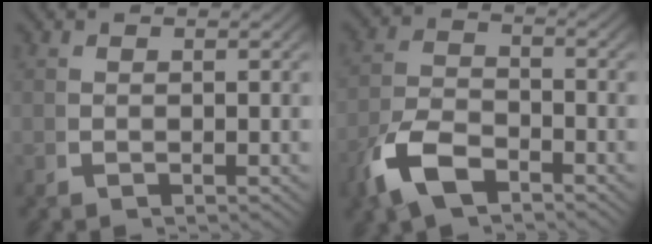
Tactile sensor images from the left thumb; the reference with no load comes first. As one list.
[{"total": 5.1, "force": [-2.9, 3.0, 3.1], "torque": [-0.069, -0.011, -0.050]}]